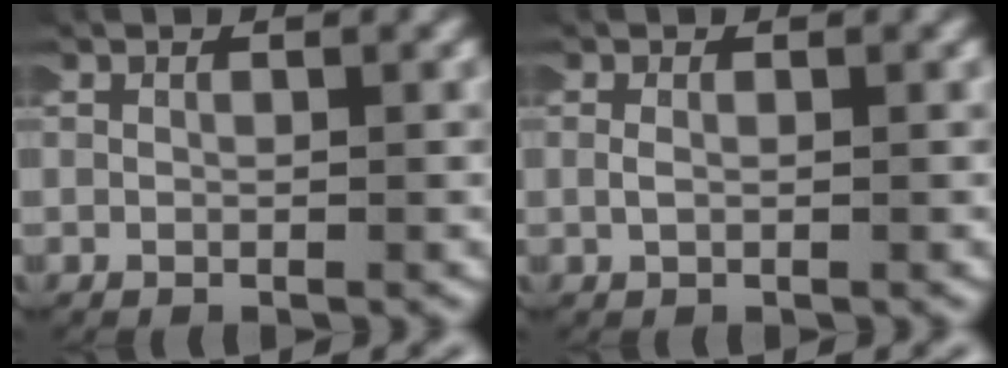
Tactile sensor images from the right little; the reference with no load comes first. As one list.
[{"total": 0.6, "force": [0.1, 0.2, 0.6], "torque": [-0.014, 0.002, 0.000]}]